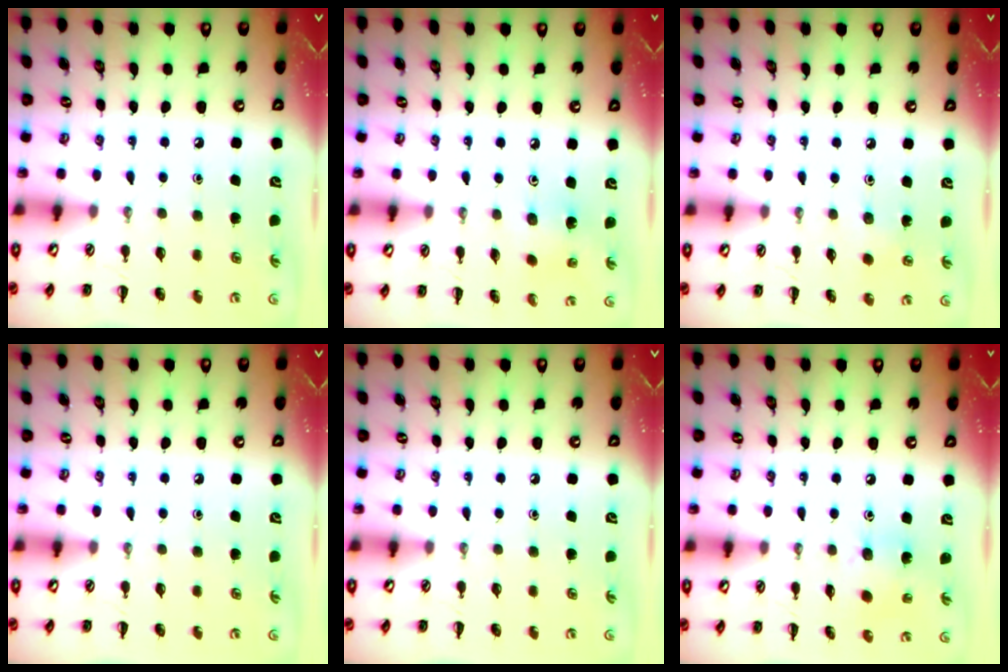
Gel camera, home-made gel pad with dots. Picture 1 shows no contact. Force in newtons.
{"total": 2.7, "press": 2.6, "slide": 0.7}
{"total": 2.9, "press": 2.7, "slide": 0.8}
{"total": 0.0}
{"total": 0.0}
{"total": 6.7, "press": 6.5, "slide": 1.6}